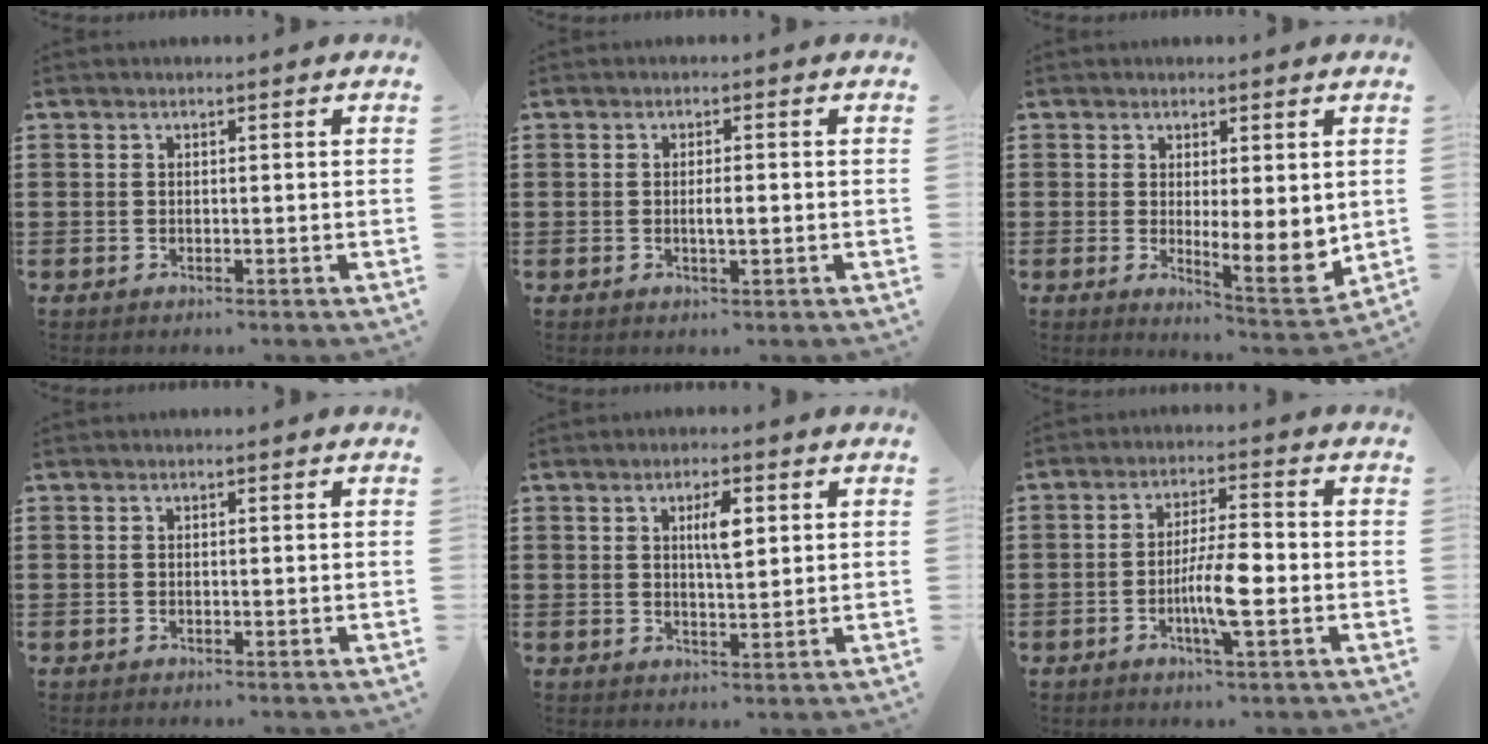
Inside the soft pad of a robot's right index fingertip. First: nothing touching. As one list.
[{"total": 2.0, "force": [-0.3, 0.4, 2.0], "torque": [-0.036, -0.001, -0.006]}, {"total": 5.6, "force": [1.3, 2.0, 5.1], "torque": [-0.071, -0.018, 0.023]}, {"total": 0.0}, {"total": 4.2, "force": [1.3, 1.2, 3.8], "torque": [-0.062, 0.003, 0.015]}, {"total": 6.8, "force": [-1.8, 1.2, 6.5], "torque": [-0.122, -0.002, -0.036]}]